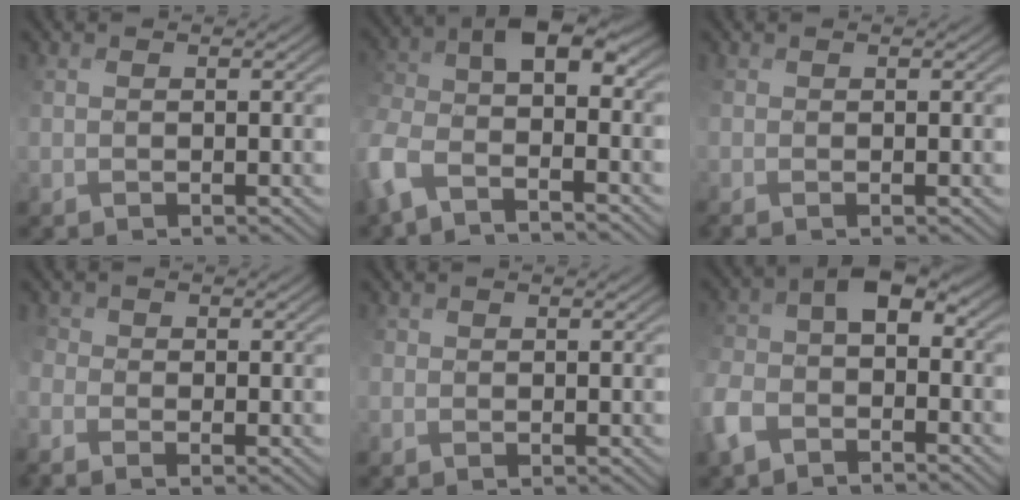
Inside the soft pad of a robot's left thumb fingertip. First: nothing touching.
{"total": 9.0, "force": [-2.9, 4.5, 7.3], "torque": [-0.162, -0.006, -0.067]}
{"total": 1.1, "force": [-0.6, 0.3, 0.8], "torque": [-0.020, -0.005, -0.014]}
{"total": 2.8, "force": [-1.8, 1.5, 1.6], "torque": [-0.047, -0.009, -0.037]}
{"total": 0.8, "force": [0.0, 0.8, 0.0], "torque": [0.000, -0.002, -0.006]}
{"total": 8.0, "force": [-3.2, 4.8, 5.6], "torque": [-0.129, -0.005, -0.079]}